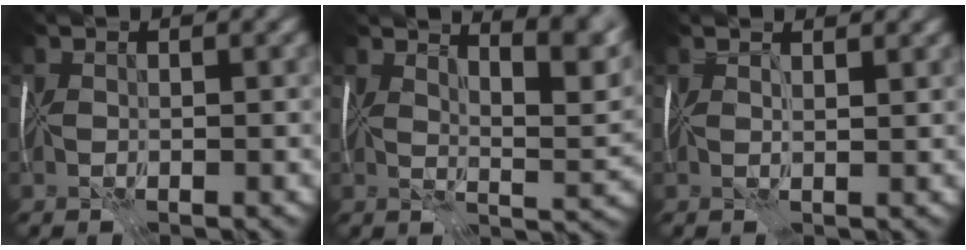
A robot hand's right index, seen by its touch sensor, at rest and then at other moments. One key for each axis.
{"total": 8.3, "fx": 5.6, "fy": 2.3, "fz": 5.6, "tx": -0.054, "ty": 0.019, "tz": 0.066}
{"total": 2.8, "fx": 2.0, "fy": 0.8, "fz": 1.7, "tx": -0.018, "ty": 0.013, "tz": 0.009}